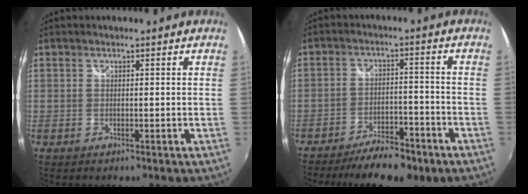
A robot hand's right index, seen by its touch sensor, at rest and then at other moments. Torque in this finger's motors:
{"motor_torque": [-0.17, -0.36, 0.12, 0.00]}